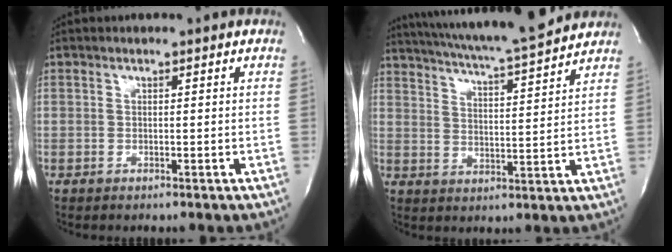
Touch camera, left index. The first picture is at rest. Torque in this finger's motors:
{"motor_torque": [1.08, -1.06, 0.53, 0.09]}